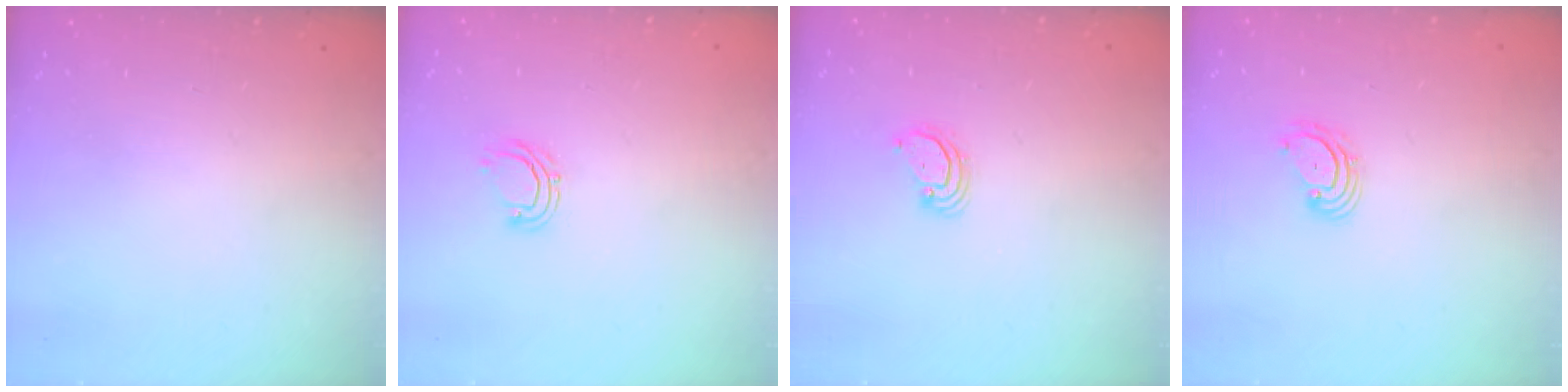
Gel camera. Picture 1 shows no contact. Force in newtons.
{"total": 5.0, "press": 4.9, "slide": 1.0}
{"total": 2.9, "press": 2.9, "slide": 0.3}
{"total": 3.7, "press": 3.7, "slide": 0.4}